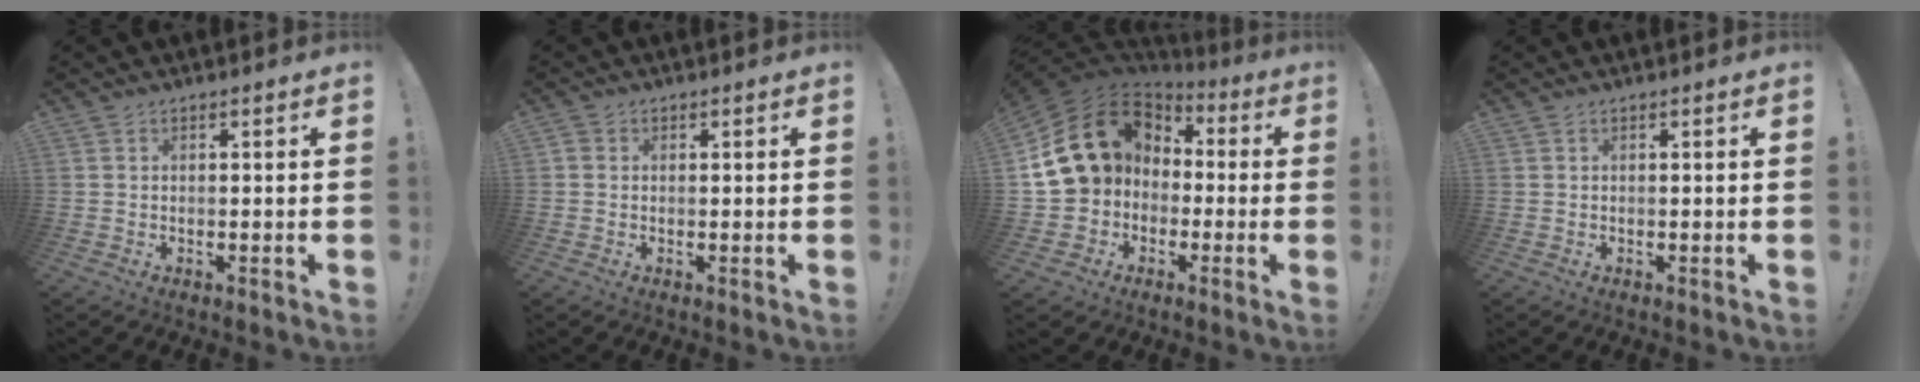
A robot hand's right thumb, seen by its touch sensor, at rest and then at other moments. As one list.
[{"total": 1.1, "force": [0.2, 1.0, 0.4], "torque": [-0.001, 0.000, 0.001]}, {"total": 19.7, "force": [3.8, 16.2, 10.5], "torque": [-0.194, -0.007, 0.098]}, {"total": 0.0}]